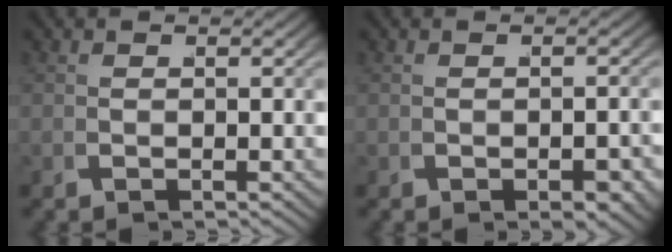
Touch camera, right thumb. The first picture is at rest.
{"total": 1.4, "force": [-0.5, 0.8, 1.0], "torque": [-0.011, -0.001, -0.009]}